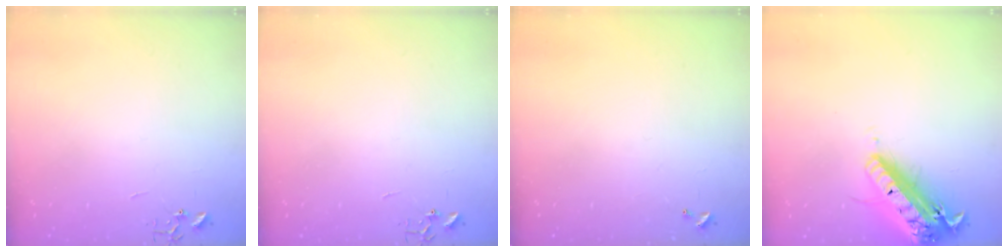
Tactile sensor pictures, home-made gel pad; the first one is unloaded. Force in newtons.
{"total": 0.0}
{"total": 0.0}
{"total": 21.3, "press": 20.9, "slide": 4.2}